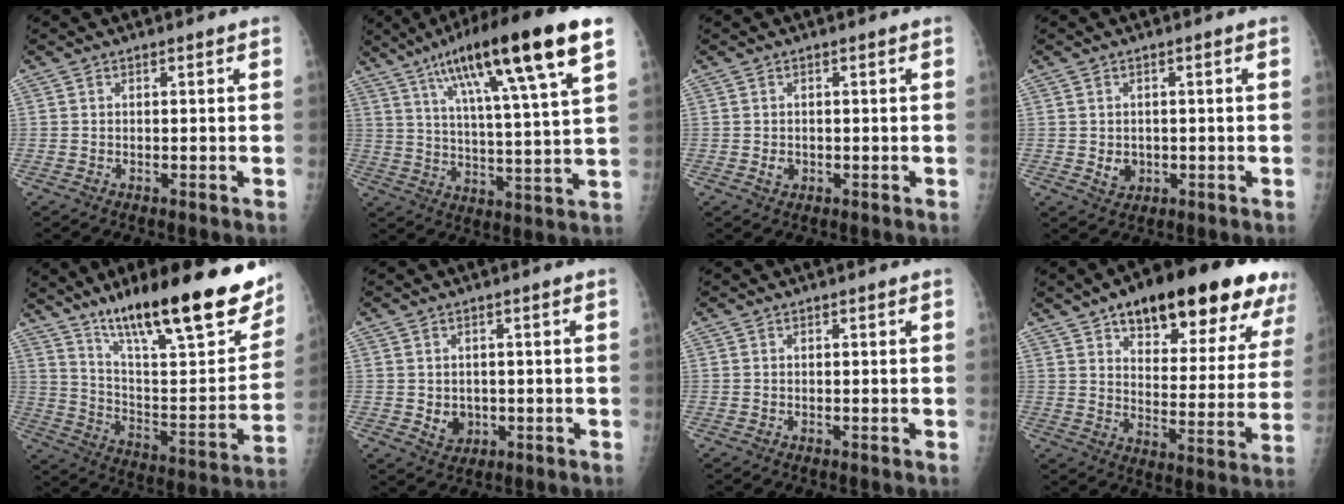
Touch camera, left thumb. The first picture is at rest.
{"total": 21.7, "force": [11.7, 2.6, 18.1], "torque": [-0.290, -0.020, 0.187]}
{"total": 1.4, "force": [-0.2, 1.2, 0.7], "torque": [-0.009, 0.001, 0.001]}
{"total": 2.8, "force": [-0.2, 2.4, 1.4], "torque": [-0.012, -0.001, 0.006]}
{"total": 29.6, "force": [19.6, 7.0, 21.1], "torque": [-0.286, -0.067, 0.310]}
{"total": 3.5, "force": [-0.3, 3.0, 1.8], "torque": [-0.014, -0.001, 0.007]}
{"total": 0.0}
{"total": 25.8, "force": [15.5, 10.0, 18.1], "torque": [-0.206, -0.030, 0.218]}